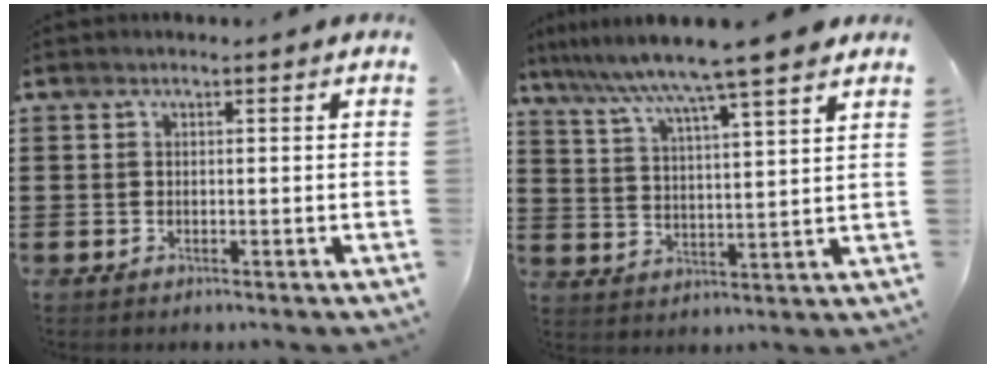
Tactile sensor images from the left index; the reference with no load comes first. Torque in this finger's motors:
{"motor_torque": [2.14, 0.00, 1.05, 0.21]}